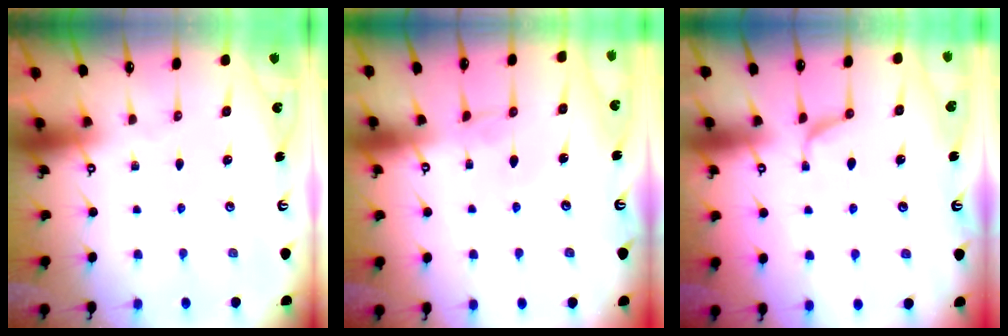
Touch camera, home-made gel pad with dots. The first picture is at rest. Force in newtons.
{"total": 1.3, "press": 1.3, "slide": 0.3}
{"total": 1.3, "press": 1.1, "slide": 0.7}